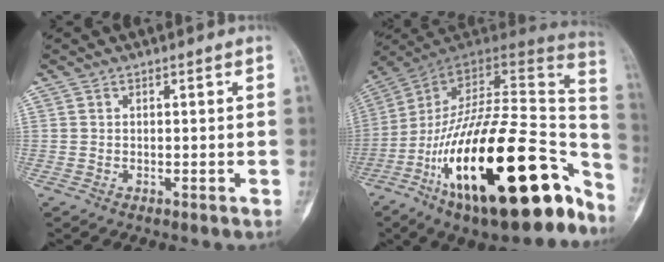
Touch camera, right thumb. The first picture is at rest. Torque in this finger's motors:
{"motor_torque": [2.60, 2.41, 2.40, -0.37, 1.06]}